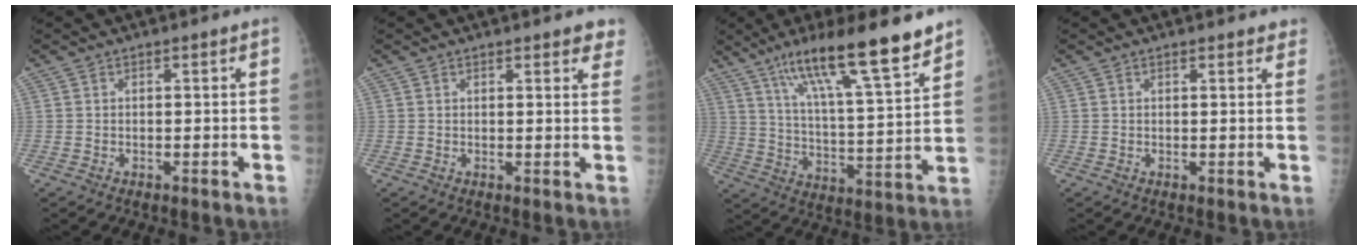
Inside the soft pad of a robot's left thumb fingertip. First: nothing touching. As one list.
[{"total": 3.9, "force": [3.1, 1.3, 2.0], "torque": [0.006, -0.009, 0.030]}, {"total": 18.8, "force": [13.1, 2.5, 13.3], "torque": [-0.197, -0.063, 0.219]}, {"total": 2.1, "force": [1.8, 0.8, 0.8], "torque": [0.012, -0.002, 0.016]}]